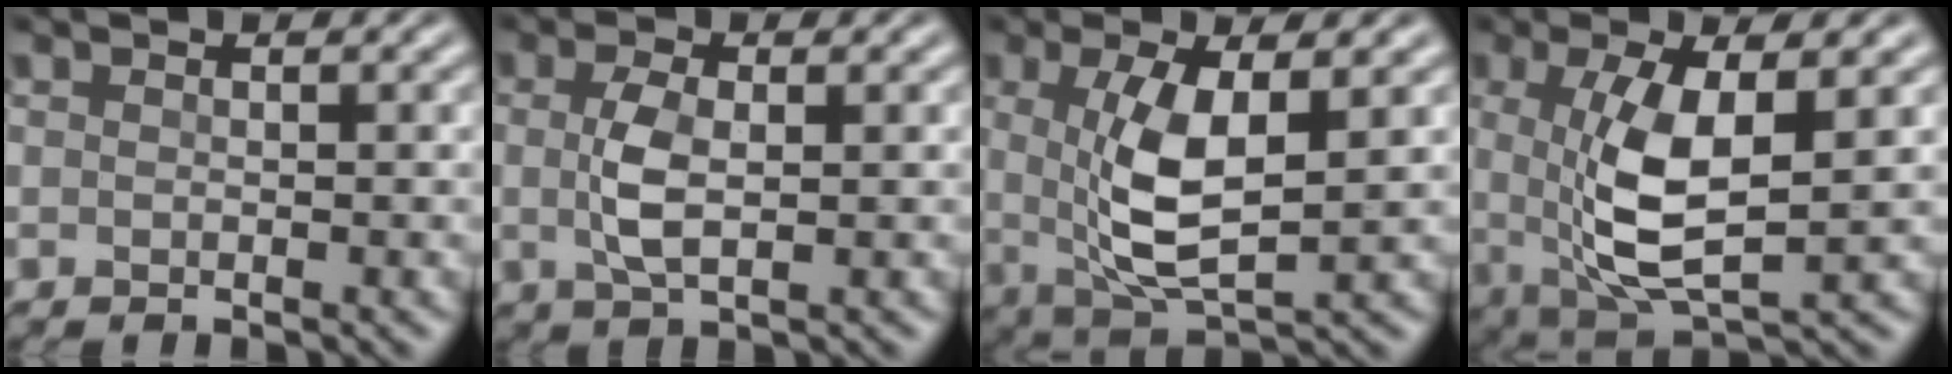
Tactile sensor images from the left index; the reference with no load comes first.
{"total": 3.2, "force": [-0.1, 1.3, 3.0], "torque": [-0.065, 0.002, -0.002]}
{"total": 6.4, "force": [0.4, 1.9, 6.1], "torque": [-0.129, -0.010, 0.009]}
{"total": 7.4, "force": [0.2, 2.3, 7.0], "torque": [-0.149, -0.010, 0.005]}